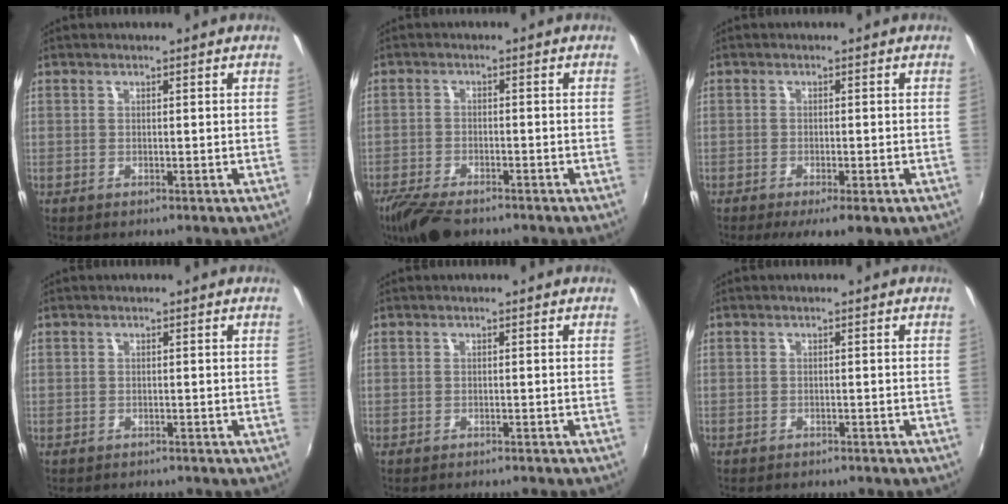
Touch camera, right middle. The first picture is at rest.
{"total": 8.7, "force": [-6.8, 2.9, 4.4], "torque": [-0.115, -0.024, -0.125]}
{"total": 6.8, "force": [-4.5, 1.6, 4.9], "torque": [-0.099, -0.027, -0.066]}
{"total": 3.0, "force": [-2.7, 1.0, 0.6], "torque": [-0.020, 0.000, -0.040]}
{"total": 6.5, "force": [-5.9, 0.7, 2.5], "torque": [-0.056, -0.012, -0.080]}
{"total": 6.7, "force": [-6.0, 1.3, 2.6], "torque": [-0.061, -0.014, -0.081]}